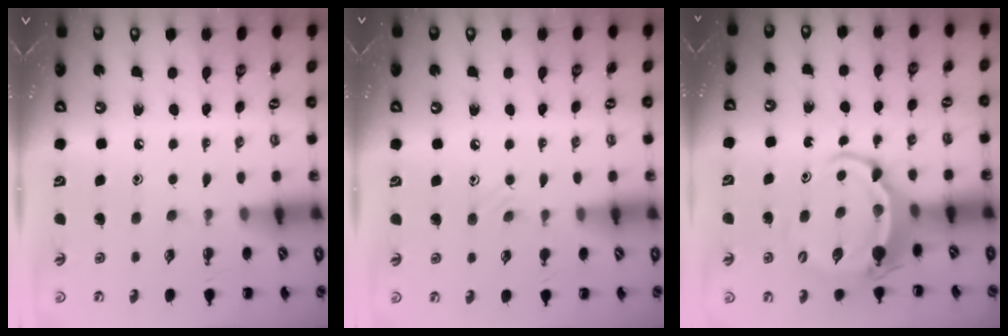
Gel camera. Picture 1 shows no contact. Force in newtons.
{"total": 4.8, "press": 4.6, "slide": 1.5}
{"total": 6.3, "press": 6.2, "slide": 1.2}